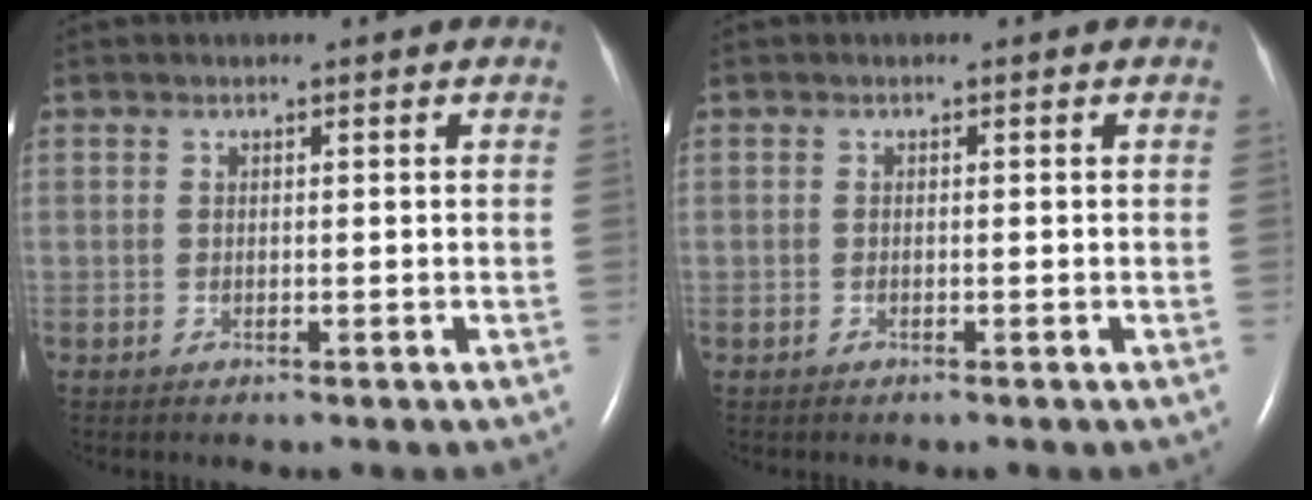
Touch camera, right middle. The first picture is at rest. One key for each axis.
{"total": 0.0}